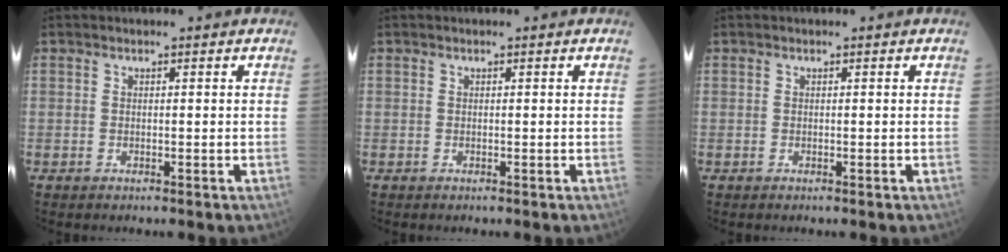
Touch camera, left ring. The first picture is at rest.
{"total": 0.0}
{"total": 0.0}